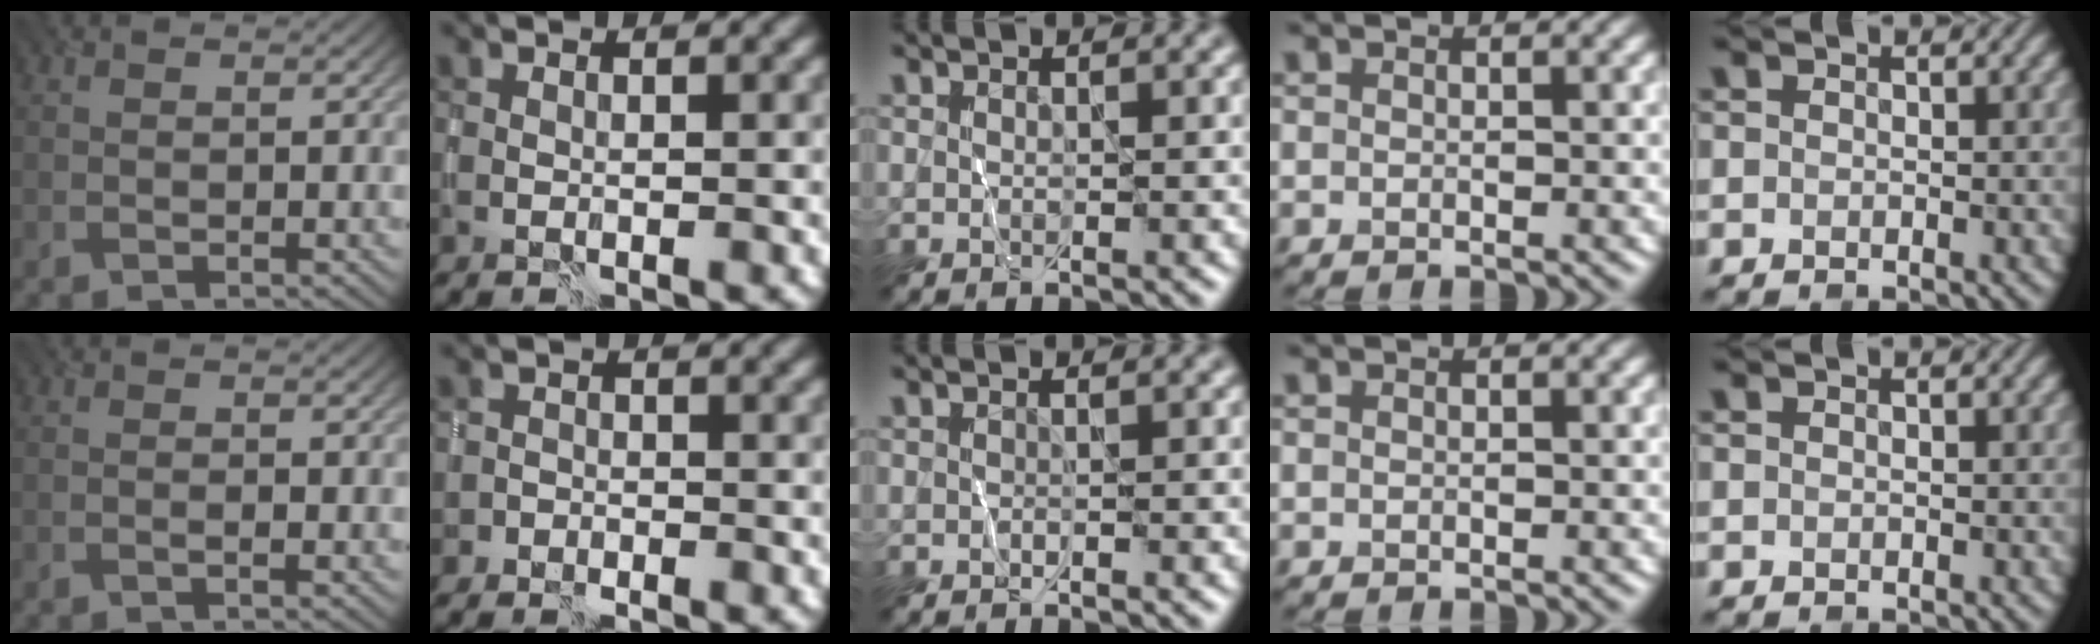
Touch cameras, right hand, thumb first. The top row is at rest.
{"thumb": {"total": 0.7, "force": [-0.4, 0.1, 0.6], "torque": [-0.010, 0.000, -0.007]}, "index": {"total": 1.6, "force": [-1.3, 0.7, -0.3], "torque": [0.019, 0.004, -0.029]}}